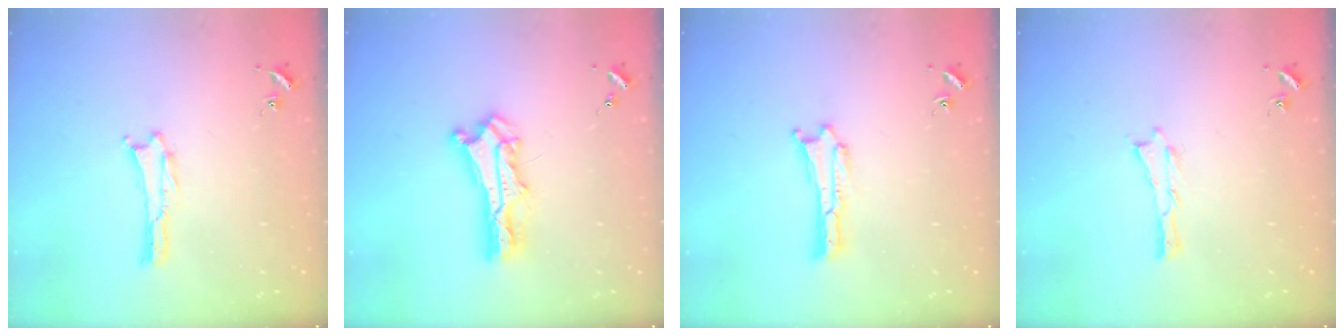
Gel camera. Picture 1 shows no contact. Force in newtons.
{"total": 6.7, "press": 6.7, "slide": 0.5}
{"total": 0.0}
{"total": 0.0}